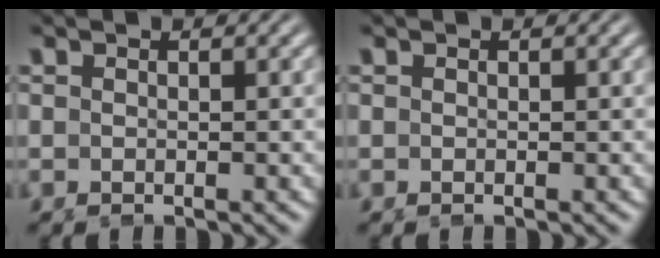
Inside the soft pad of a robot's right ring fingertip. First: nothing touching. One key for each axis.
{"total": 0.0}